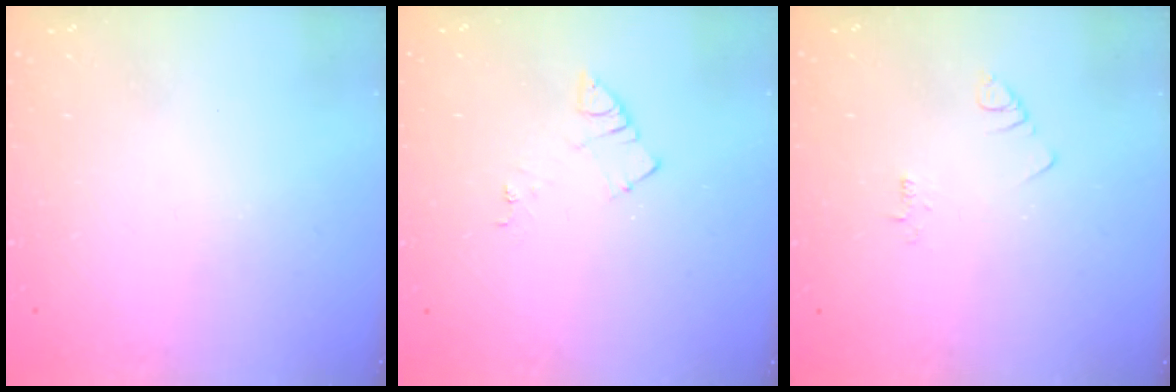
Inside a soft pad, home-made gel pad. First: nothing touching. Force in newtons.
{"total": 6.2, "press": 6.2, "slide": 0.6}
{"total": 2.1, "press": 2.1, "slide": 0.4}